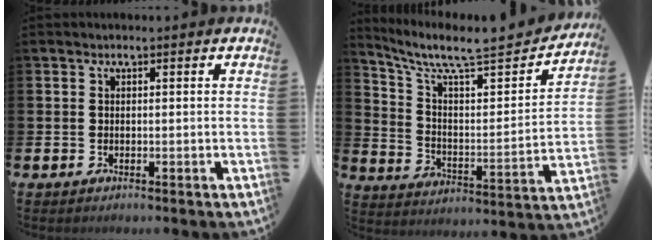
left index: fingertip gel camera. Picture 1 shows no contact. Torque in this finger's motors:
{"motor_torque": [0.75, -1.39, 0.30, 0.16]}